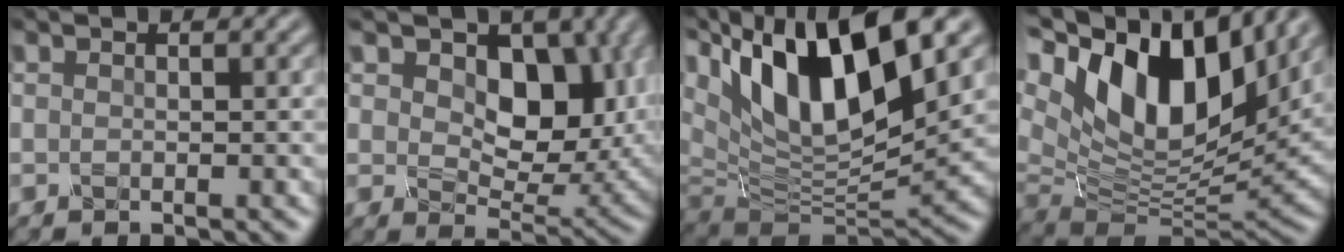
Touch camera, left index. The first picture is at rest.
{"total": 9.4, "force": [2.5, 5.9, 6.9], "torque": [-0.101, -0.015, 0.033]}
{"total": 15.2, "force": [6.2, 6.4, 12.3], "torque": [-0.235, 0.021, 0.103]}
{"total": 15.3, "force": [6.0, 7.9, 11.6], "torque": [-0.221, 0.026, 0.095]}